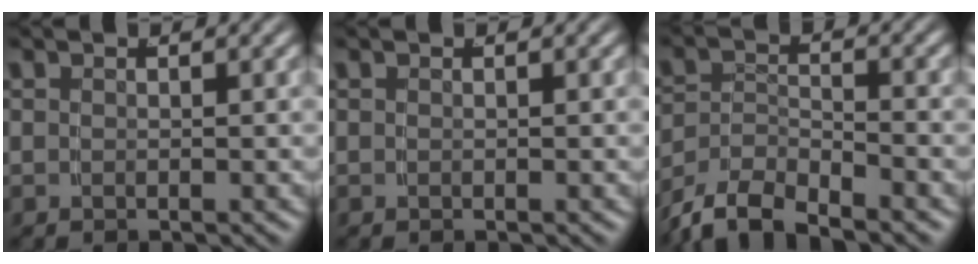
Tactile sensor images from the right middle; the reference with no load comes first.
{"total": 0.0}
{"total": 7.1, "force": [-5.4, 3.7, 2.7], "torque": [-0.054, -0.018, -0.089]}